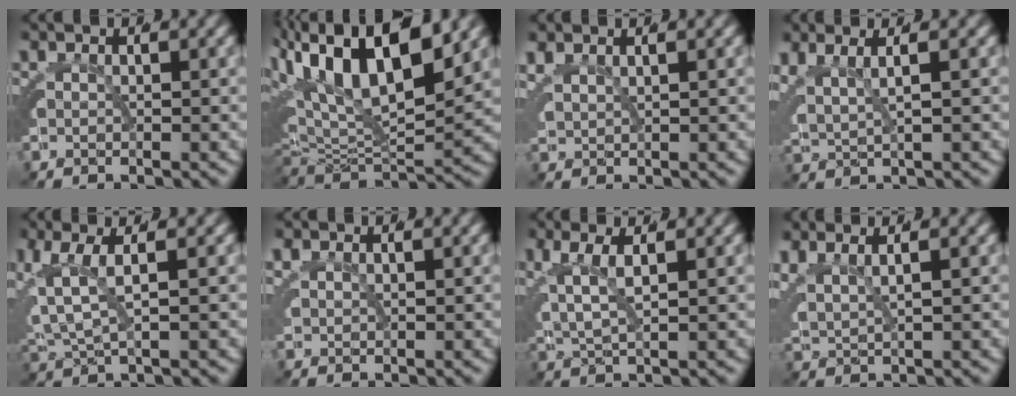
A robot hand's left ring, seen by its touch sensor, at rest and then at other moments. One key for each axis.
{"total": 11.4, "fx": 2.1, "fy": 7.3, "fz": 8.5, "tx": -0.160, "ty": 0.004, "tz": 0.027}
{"total": 3.1, "fx": 1.2, "fy": 2.5, "fz": 1.4, "tx": -0.047, "ty": -0.006, "tz": 0.024}
{"total": 3.8, "fx": 1.1, "fy": 2.7, "fz": 2.6, "tx": -0.071, "ty": -0.007, "tz": 0.024}
{"total": 3.8, "fx": 1.1, "fy": 2.5, "fz": 2.7, "tx": -0.080, "ty": -0.007, "tz": 0.025}
{"total": 1.5, "fx": 0.6, "fy": 1.3, "fz": 0.4, "tx": -0.013, "ty": -0.005, "tz": 0.014}
{"total": 2.8, "fx": 0.7, "fy": 1.6, "fz": 2.2, "tx": -0.068, "ty": -0.013, "tz": 0.020}
{"total": 4.2, "fx": 1.3, "fy": 3.1, "fz": 2.5, "tx": -0.076, "ty": -0.009, "tz": 0.026}